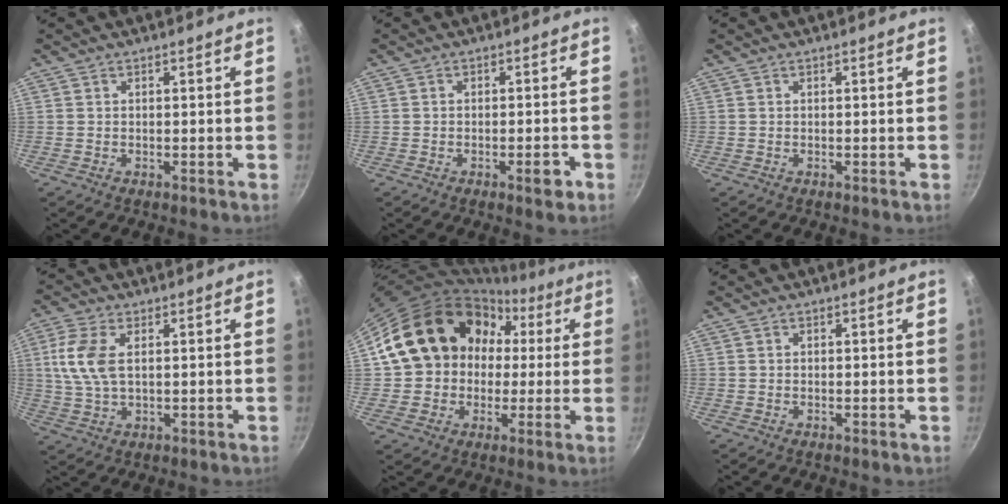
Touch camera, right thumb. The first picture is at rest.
{"total": 3.3, "force": [-1.6, 1.2, 2.7], "torque": [-0.026, 0.014, -0.019]}
{"total": 0.0}
{"total": 8.6, "force": [1.7, 4.5, 7.1], "torque": [-0.151, 0.006, 0.034]}
{"total": 19.3, "force": [2.7, 16.3, 9.8], "torque": [-0.133, 0.055, 0.046]}
{"total": 0.0}